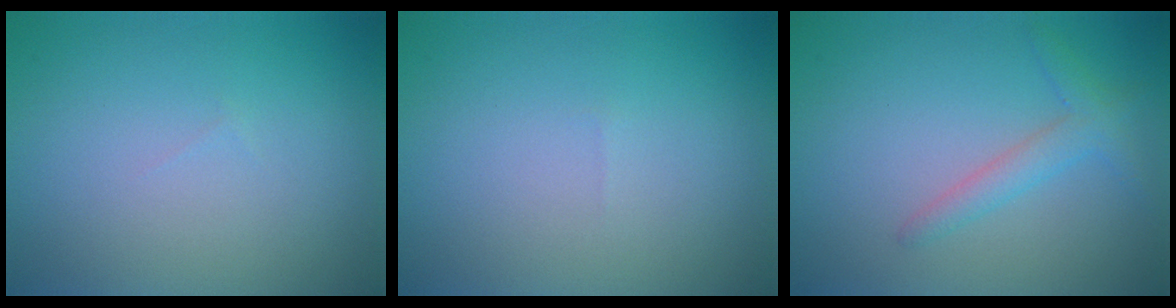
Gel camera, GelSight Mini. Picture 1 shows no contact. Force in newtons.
{"total": 0.0}
{"total": 2.2, "press": 2.2, "slide": 0.1}